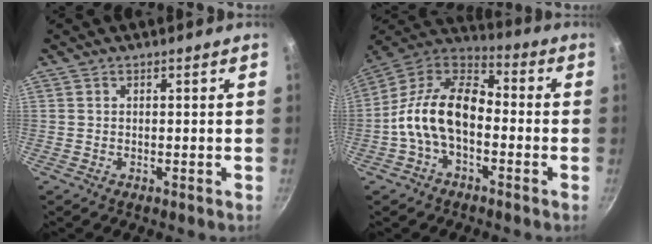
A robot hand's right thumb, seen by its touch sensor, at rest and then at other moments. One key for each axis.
{"total": 15.1, "fx": -3.0, "fy": 9.1, "fz": 11.6, "tx": -0.189, "ty": 0.049, "tz": -0.077}